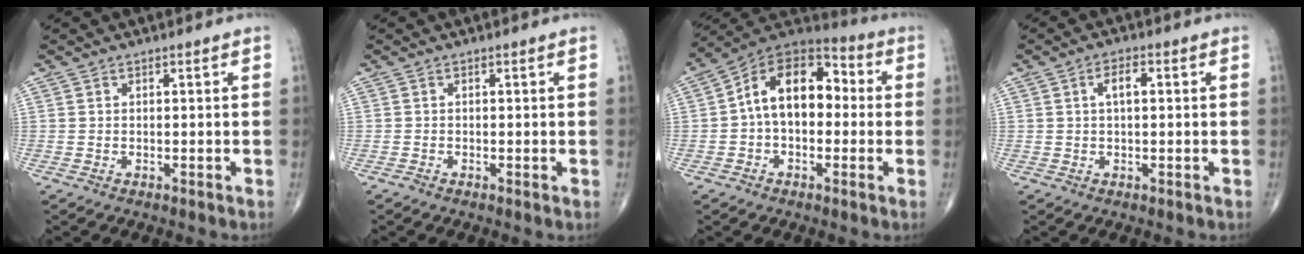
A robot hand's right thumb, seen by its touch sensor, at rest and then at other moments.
{"total": 0.6, "force": [-0.4, 0.1, 0.4], "torque": [-0.008, -0.002, -0.011]}
{"total": 14.7, "force": [0.5, 9.4, 11.3], "torque": [-0.151, 0.047, -0.007]}
{"total": 3.5, "force": [0.7, 1.6, 3.1], "torque": [-0.053, 0.007, 0.012]}